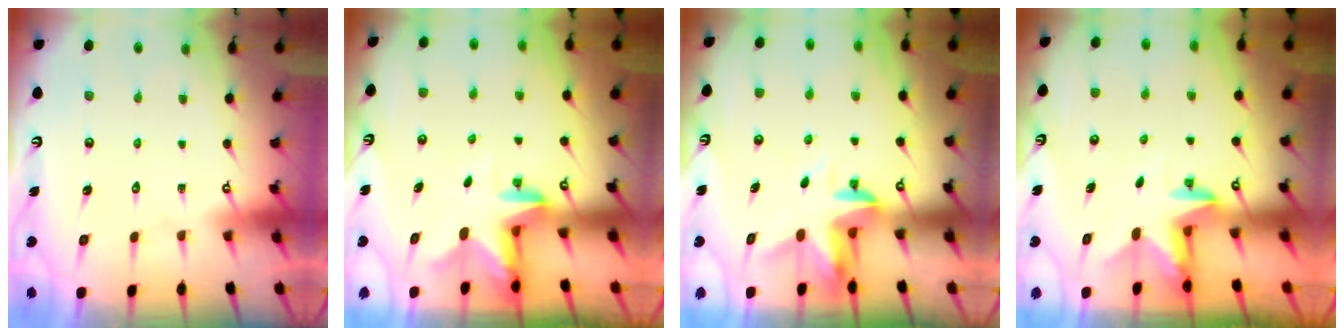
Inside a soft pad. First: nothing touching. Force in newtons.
{"total": 2.5, "press": 2.5, "slide": 0.5}
{"total": 3.3, "press": 3.2, "slide": 0.4}
{"total": 2.5, "press": 2.5, "slide": 0.4}